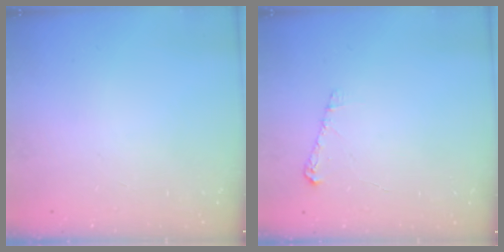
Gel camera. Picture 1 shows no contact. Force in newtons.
{"total": 4.2, "press": 4.2, "slide": 0.5}